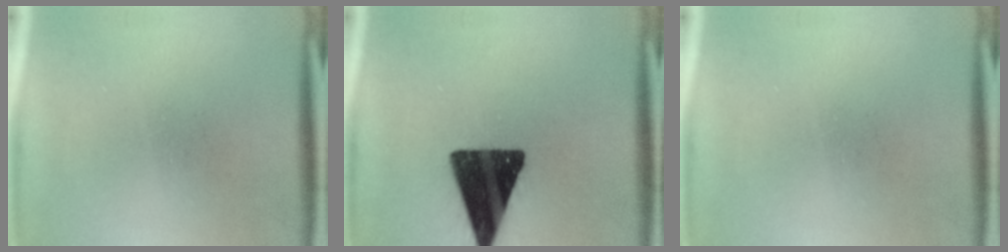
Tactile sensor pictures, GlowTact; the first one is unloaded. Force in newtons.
{"total": 16.5}
{"total": 0.0}